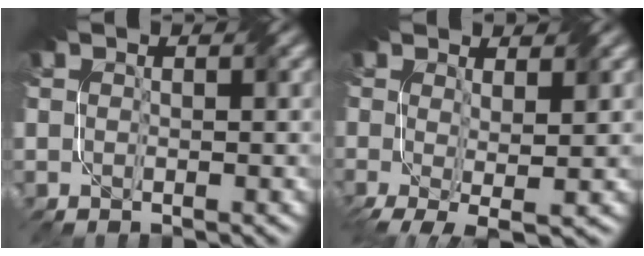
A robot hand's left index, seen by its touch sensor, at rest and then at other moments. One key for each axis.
{"total": 4.5, "fx": -0.3, "fy": 1.4, "fz": 4.3, "tx": -0.072, "ty": -0.007, "tz": -0.006}